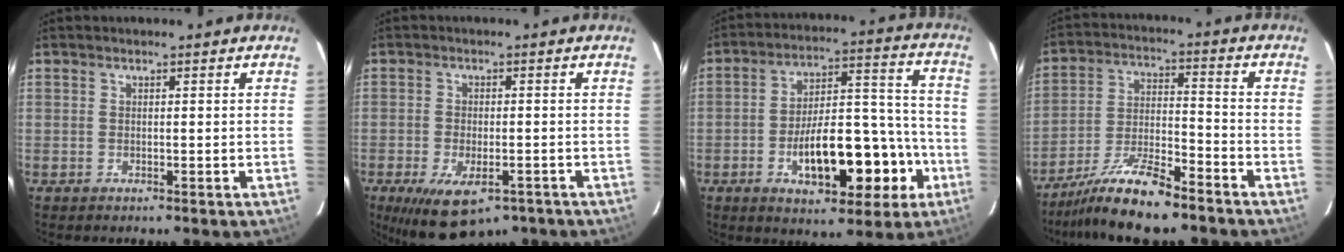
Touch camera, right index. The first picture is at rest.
{"total": 10.5, "force": [-6.5, 4.7, 6.8], "torque": [-0.120, -0.015, -0.095]}
{"total": 16.9, "force": [-5.9, 6.4, 14.4], "torque": [-0.220, 0.032, -0.080]}
{"total": 11.2, "force": [-9.0, 1.3, 6.5], "torque": [-0.121, -0.008, -0.163]}